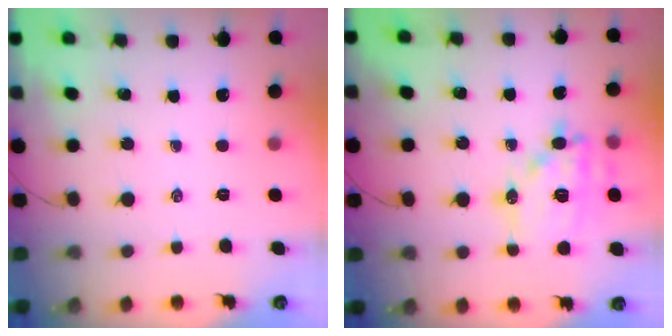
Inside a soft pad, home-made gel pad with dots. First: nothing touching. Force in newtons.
{"total": 15.0, "press": 14.8, "slide": 2.4}